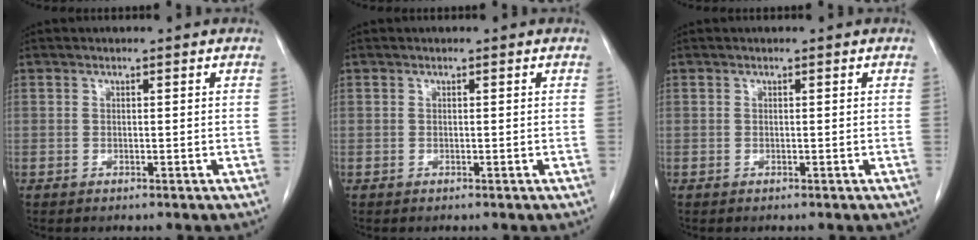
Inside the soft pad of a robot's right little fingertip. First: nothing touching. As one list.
[{"total": 0.0}, {"total": 0.0}]